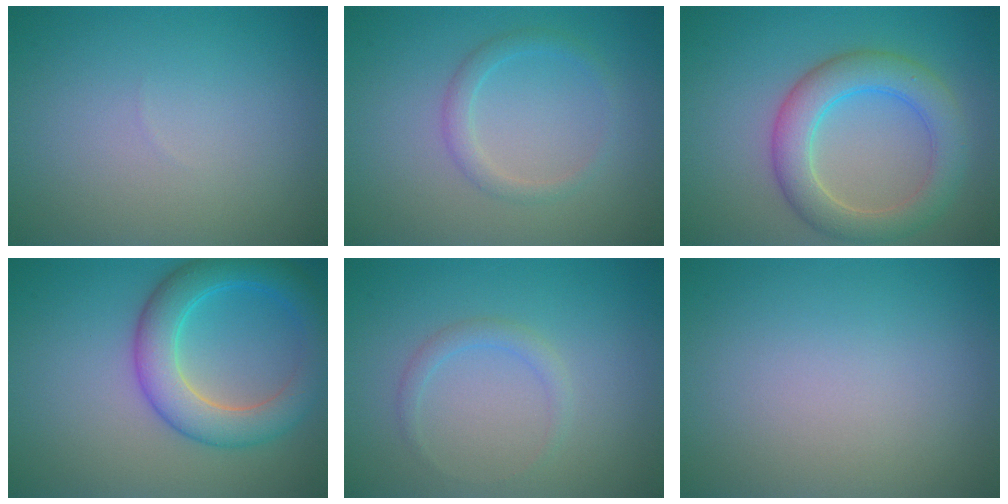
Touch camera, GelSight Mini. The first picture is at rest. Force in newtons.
{"total": 1.7, "press": 1.7, "slide": 0.1}
{"total": 5.4, "press": 5.4, "slide": 0.1}
{"total": 6.0, "press": 6.0, "slide": 0.3}
{"total": 1.3, "press": 1.3, "slide": 0.1}
{"total": 0.0}